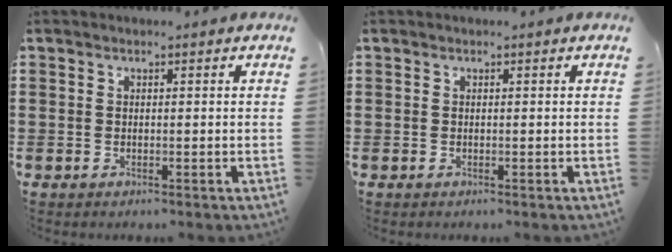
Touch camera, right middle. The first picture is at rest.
{"total": 0.0}